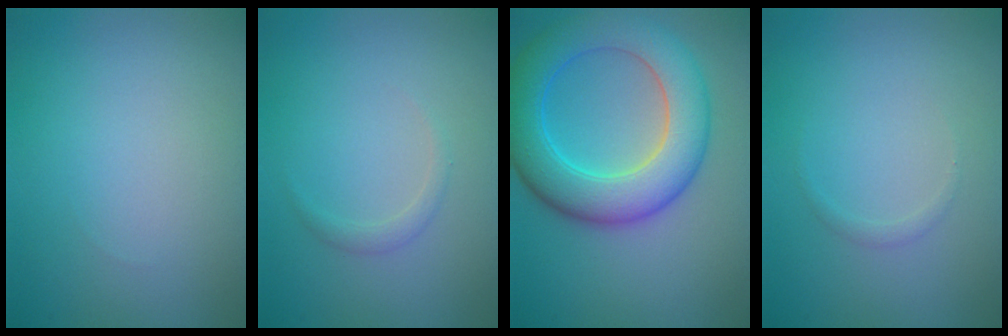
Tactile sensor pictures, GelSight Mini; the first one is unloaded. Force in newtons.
{"total": 0.9, "press": 0.9, "slide": 0.1}
{"total": 8.2, "press": 8.2, "slide": 0.3}
{"total": 0.5, "press": 0.5, "slide": 0.0}